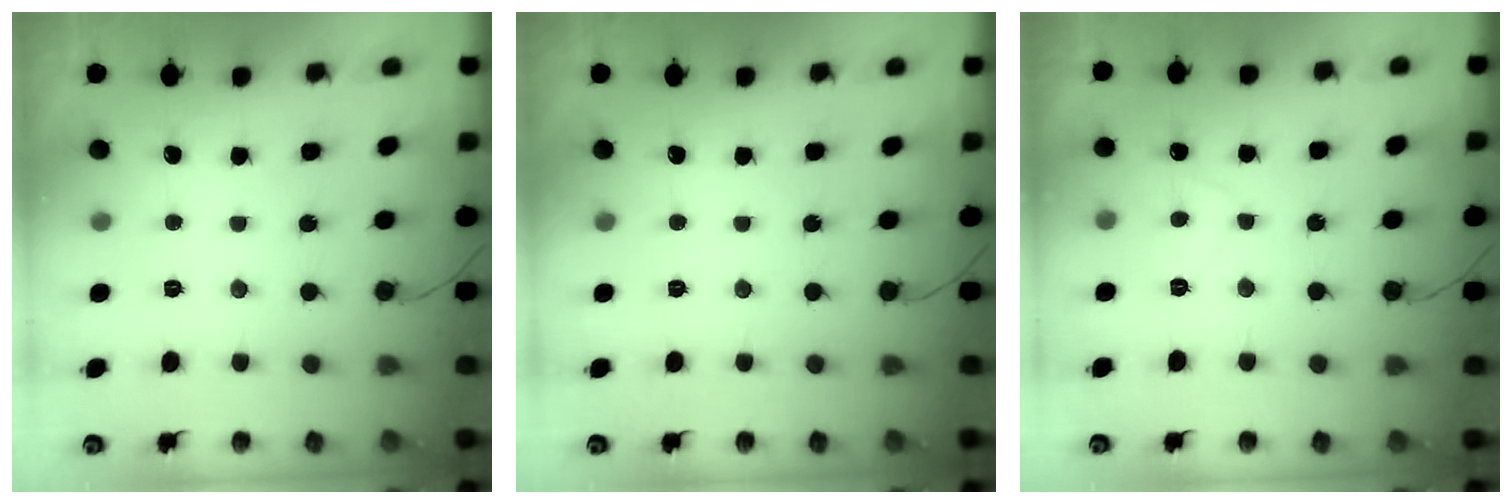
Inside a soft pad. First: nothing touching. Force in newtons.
{"total": 0.0}
{"total": 3.7, "press": 3.6, "slide": 0.5}